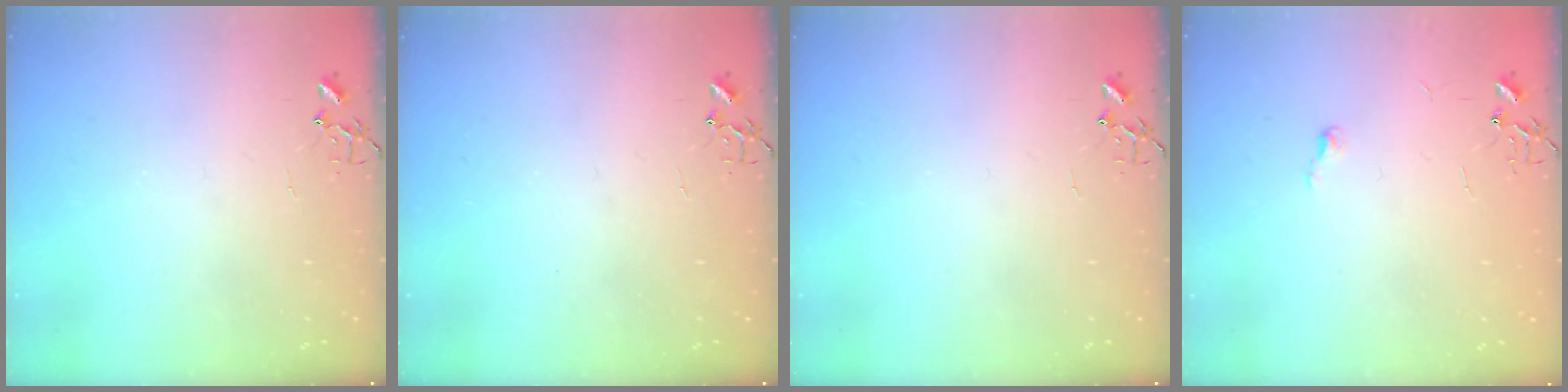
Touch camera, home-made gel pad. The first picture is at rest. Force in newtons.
{"total": 0.0}
{"total": 0.0}
{"total": 3.4, "press": 3.4, "slide": 0.5}